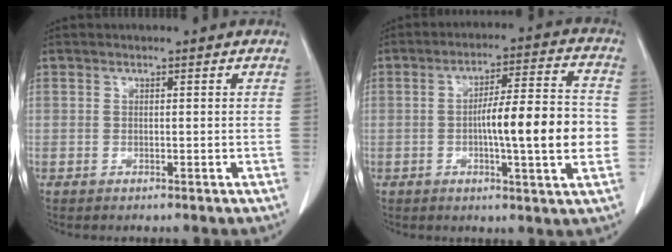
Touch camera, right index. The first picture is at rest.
{"total": 13.0, "force": [-1.8, 0.9, 12.8], "torque": [-0.200, 0.009, -0.029]}